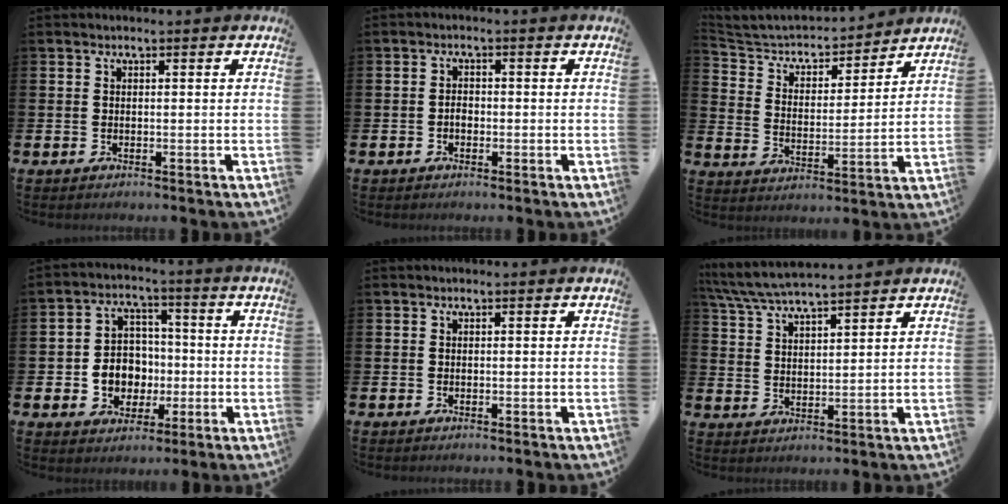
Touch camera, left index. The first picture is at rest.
{"total": 1.4, "force": [-0.5, 1.0, 0.9], "torque": [-0.013, 0.002, -0.012]}
{"total": 5.1, "force": [4.7, 1.8, 0.7], "torque": [-0.049, -0.040, 0.075]}
{"total": 6.3, "force": [-0.9, 5.8, 2.4], "torque": [-0.041, 0.010, -0.023]}
{"total": 0.0}
{"total": 5.8, "force": [5.5, 0.4, 1.7], "torque": [-0.057, -0.024, 0.101]}